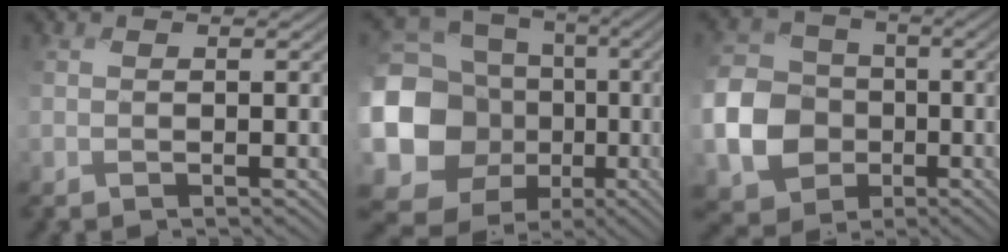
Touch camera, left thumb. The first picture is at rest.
{"total": 19.5, "force": [-2.4, 17.1, 9.1], "torque": [-0.239, -0.026, -0.054]}
{"total": 11.1, "force": [-2.9, 9.7, 4.6], "torque": [-0.147, -0.031, -0.073]}